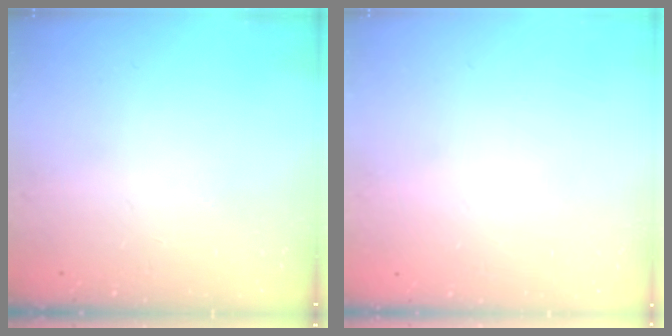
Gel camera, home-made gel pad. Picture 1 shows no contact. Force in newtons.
{"total": 0.0}